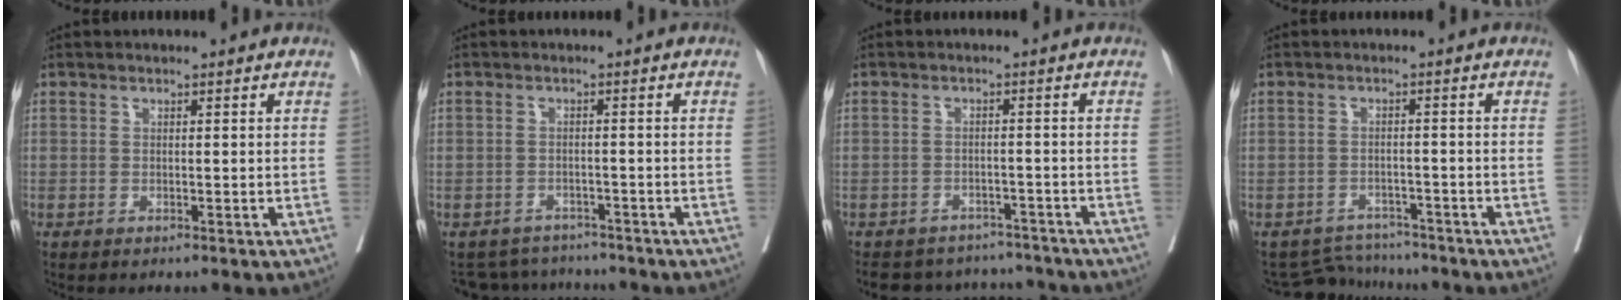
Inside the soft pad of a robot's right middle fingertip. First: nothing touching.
{"total": 5.1, "force": [-4.9, 1.5, -0.6], "torque": [0.007, 0.011, -0.068]}
{"total": 9.9, "force": [-9.2, 3.6, 1.0], "torque": [-0.015, 0.015, -0.112]}
{"total": 4.8, "force": [-4.5, 1.0, -1.2], "torque": [0.014, 0.005, -0.069]}